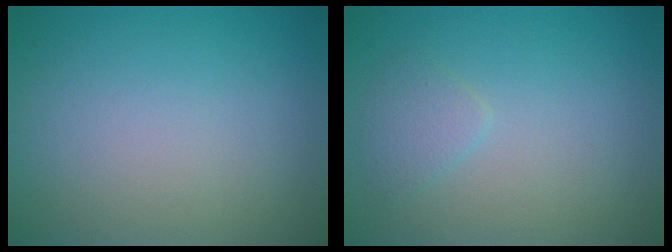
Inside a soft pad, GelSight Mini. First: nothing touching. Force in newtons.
{"total": 1.4, "press": 1.4, "slide": 0.0}